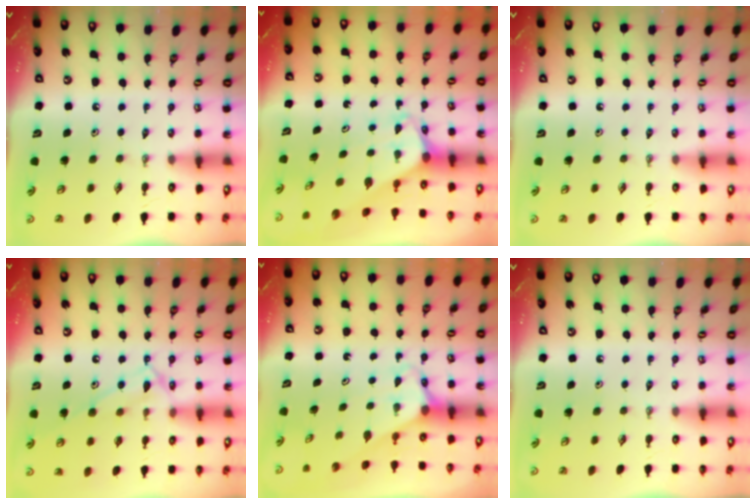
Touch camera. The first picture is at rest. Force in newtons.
{"total": 1.9, "press": 1.9, "slide": 0.1}
{"total": 0.0}
{"total": 12.7, "press": 12.7, "slide": 0.9}
{"total": 2.7, "press": 2.7, "slide": 0.2}
{"total": 0.0}